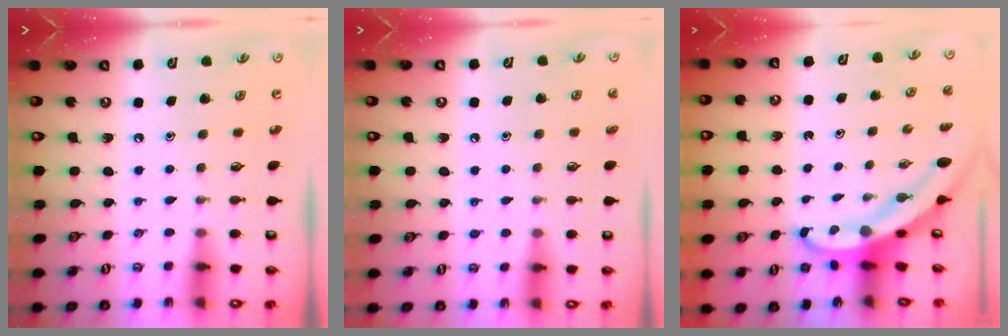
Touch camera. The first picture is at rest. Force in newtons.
{"total": 2.9, "press": 2.9, "slide": 0.4}
{"total": 4.9, "press": 4.9, "slide": 0.4}